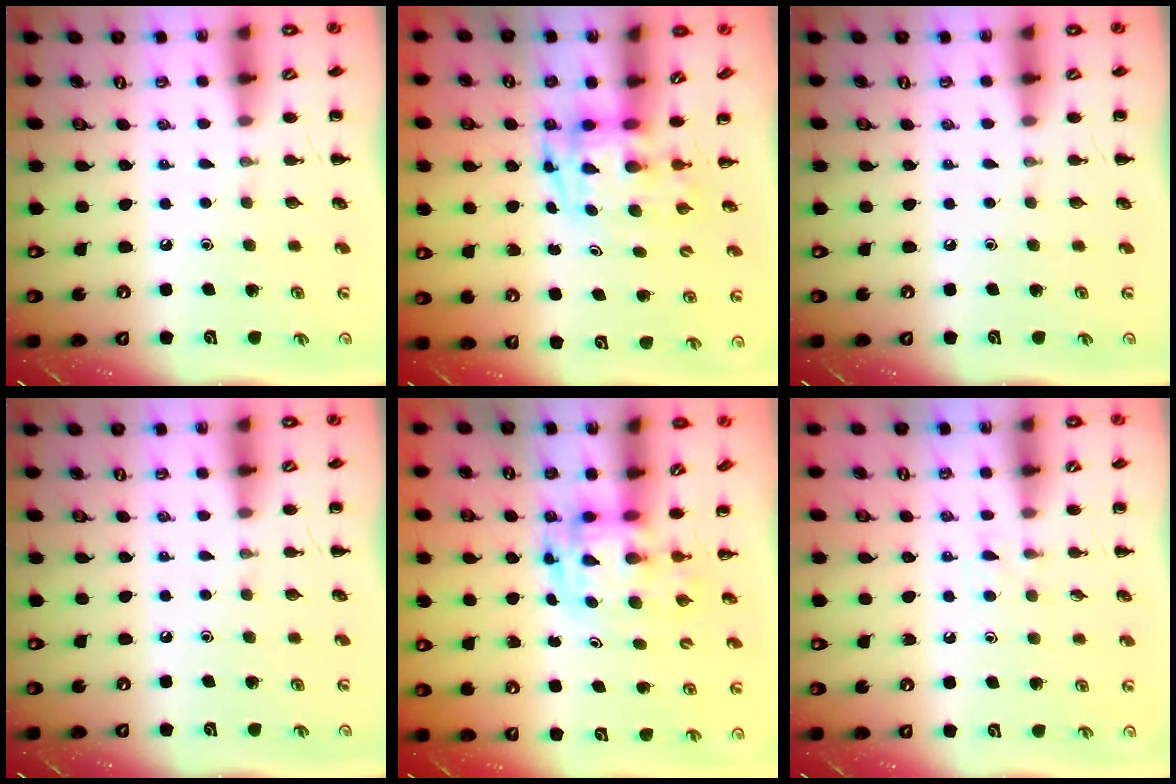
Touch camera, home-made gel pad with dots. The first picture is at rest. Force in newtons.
{"total": 3.4, "press": 3.3, "slide": 0.7}
{"total": 0.0}
{"total": 0.0}
{"total": 3.0, "press": 2.9, "slide": 0.6}
{"total": 4.0, "press": 3.6, "slide": 1.6}